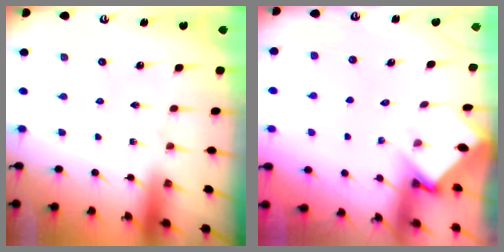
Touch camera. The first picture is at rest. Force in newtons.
{"total": 3.5, "press": 3.5, "slide": 0.3}